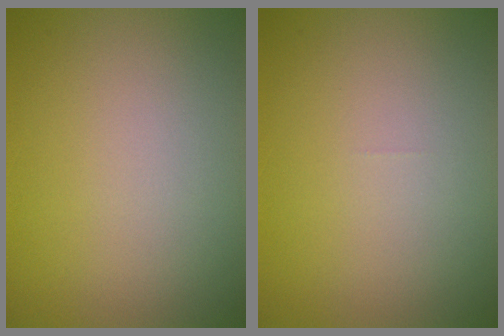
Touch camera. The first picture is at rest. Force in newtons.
{"total": 0.0}